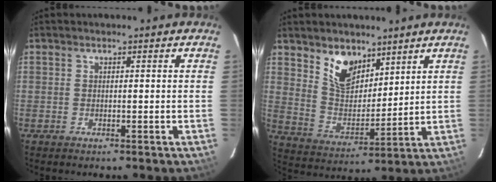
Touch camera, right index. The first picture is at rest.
{"total": 9.9, "force": [6.6, 5.4, 5.0], "torque": [-0.088, 0.002, 0.131]}